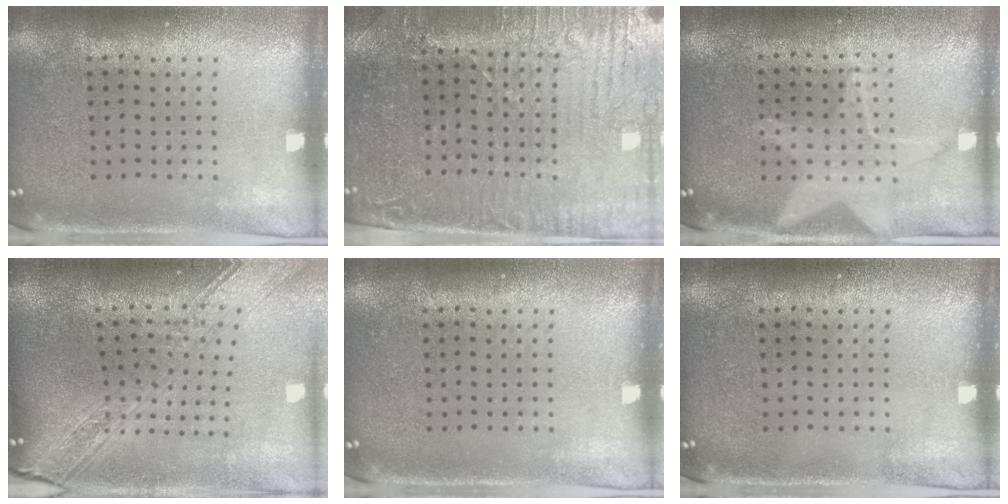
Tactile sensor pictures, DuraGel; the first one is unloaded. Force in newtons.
{"total": 3.9, "press": 3.5, "slide": 1.8}
{"total": 1.0, "press": 1.0, "slide": 0.1}
{"total": 3.0, "press": 2.3, "slide": 1.9}
{"total": 0.0}
{"total": 0.0}